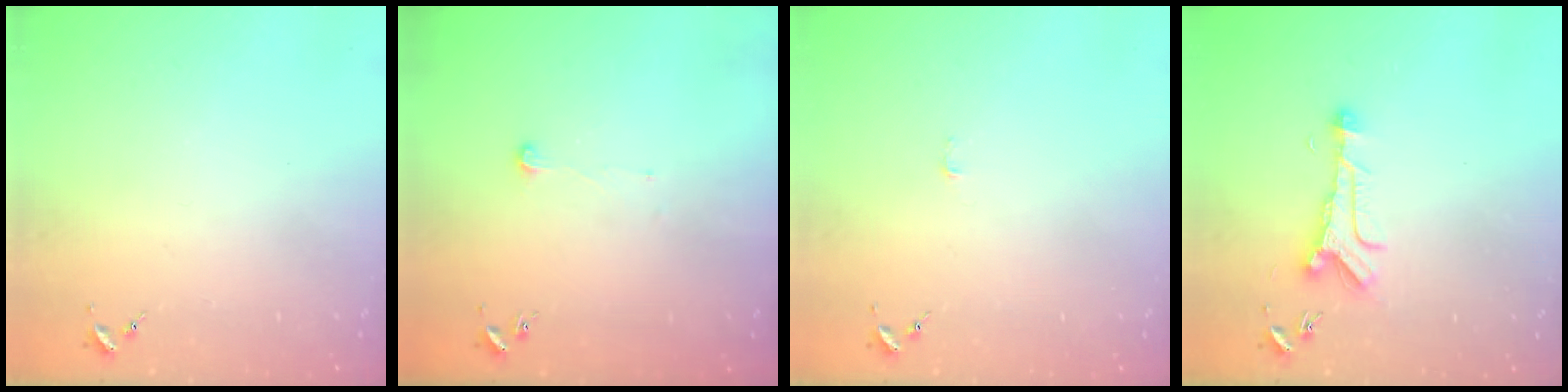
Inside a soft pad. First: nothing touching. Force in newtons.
{"total": 3.5, "press": 3.5, "slide": 0.3}
{"total": 2.7, "press": 2.7, "slide": 0.3}
{"total": 8.3, "press": 8.3, "slide": 0.5}